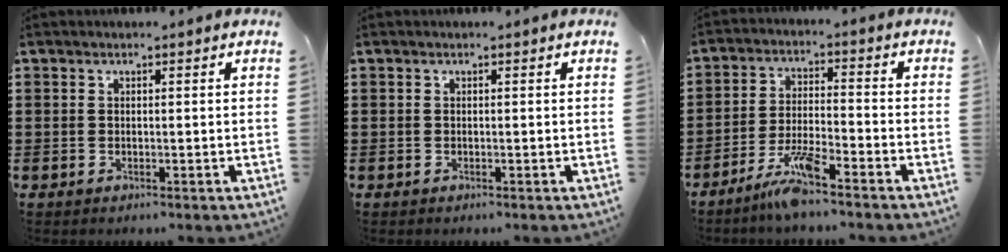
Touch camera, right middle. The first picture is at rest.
{"total": 0.0}
{"total": 6.4, "force": [-5.0, 0.3, 4.0], "torque": [-0.085, -0.009, -0.094]}